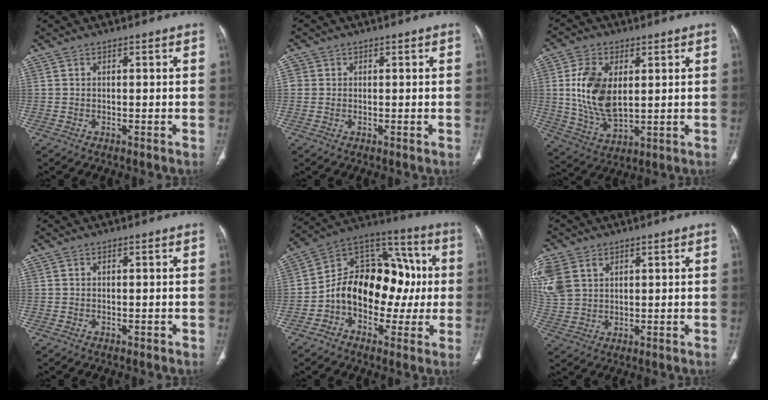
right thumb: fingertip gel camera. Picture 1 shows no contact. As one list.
[{"total": 1.3, "force": [0.1, 1.3, 0.1], "torque": [0.007, 0.003, 0.001]}, {"total": 12.6, "force": [2.1, 7.3, 10.0], "torque": [-0.186, -0.014, 0.048]}, {"total": 0.0}, {"total": 19.1, "force": [-2.0, 13.4, 13.5], "torque": [-0.163, 0.060, -0.035]}, {"total": 10.4, "force": [4.1, 7.7, 5.7], "torque": [-0.139, 0.002, 0.092]}]